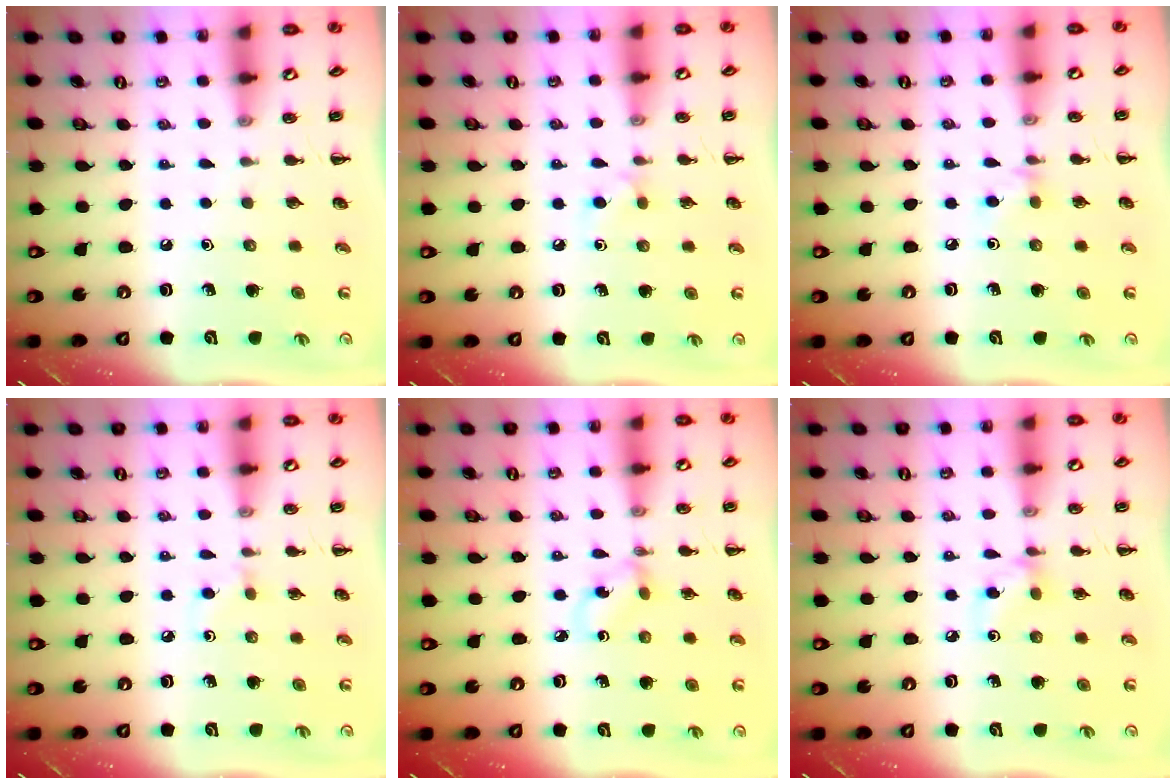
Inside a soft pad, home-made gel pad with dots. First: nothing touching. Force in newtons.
{"total": 4.7, "press": 4.5, "slide": 1.2}
{"total": 4.2, "press": 3.9, "slide": 1.6}
{"total": 2.7, "press": 2.5, "slide": 1.0}
{"total": 1.8, "press": 1.7, "slide": 0.6}
{"total": 4.6, "press": 4.4, "slide": 1.3}